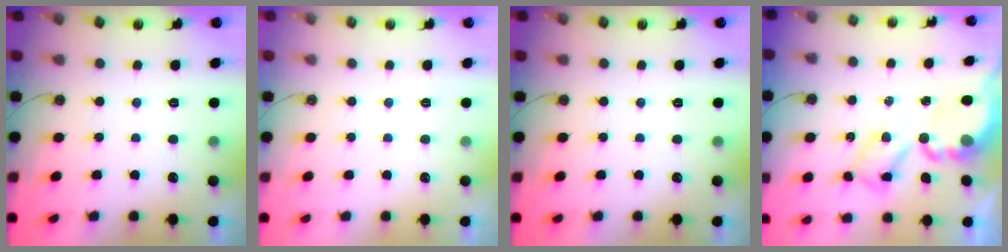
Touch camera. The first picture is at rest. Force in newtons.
{"total": 0.0}
{"total": 0.0}
{"total": 8.1, "press": 8.1, "slide": 0.5}